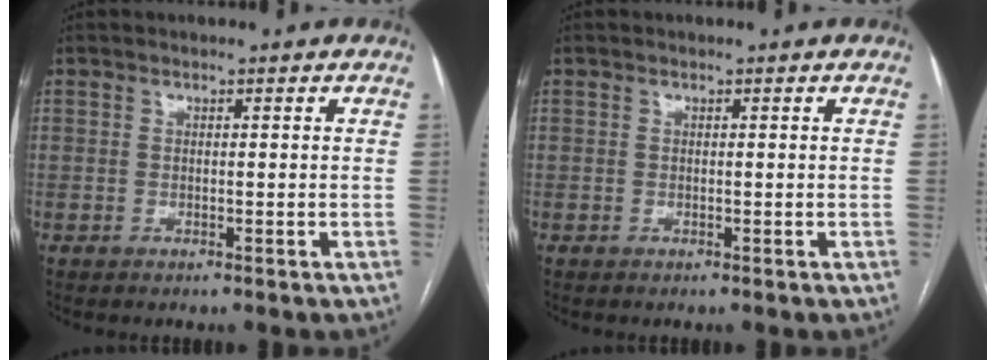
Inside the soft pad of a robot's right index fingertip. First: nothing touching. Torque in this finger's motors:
{"motor_torque": [0.00, 0.00, 0.00, 0.00]}